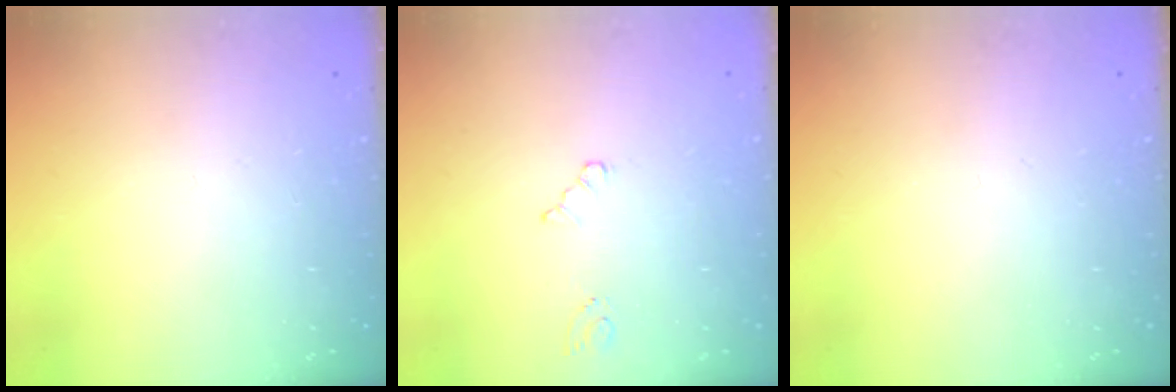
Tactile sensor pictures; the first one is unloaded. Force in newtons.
{"total": 3.2, "press": 3.2, "slide": 0.4}
{"total": 0.0}